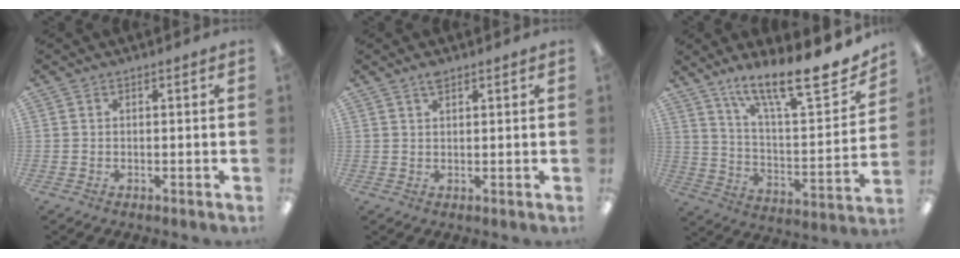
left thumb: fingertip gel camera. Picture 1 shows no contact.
{"total": 2.2, "force": [1.8, 0.6, 1.2], "torque": [-0.019, -0.002, 0.031]}
{"total": 18.9, "force": [14.7, 4.2, 11.1], "torque": [-0.169, -0.108, 0.240]}